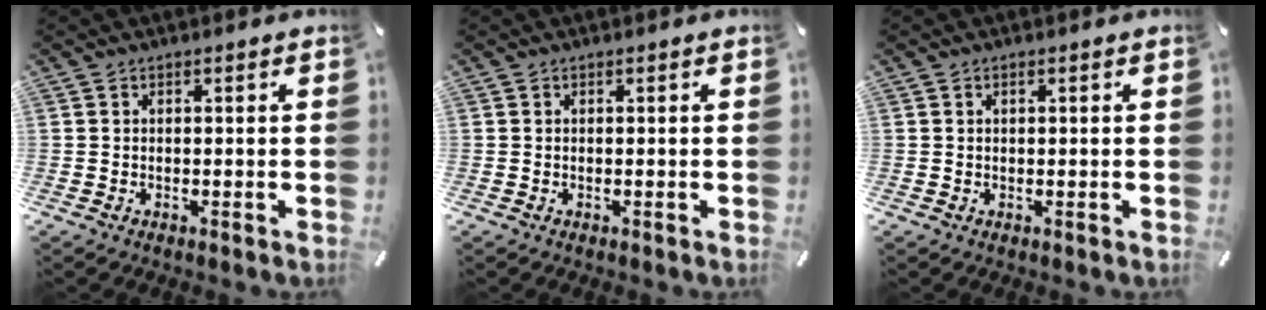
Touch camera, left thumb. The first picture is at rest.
{"total": 0.0}
{"total": 0.6, "force": [0.2, 0.3, 0.5], "torque": [-0.009, 0.003, 0.004]}